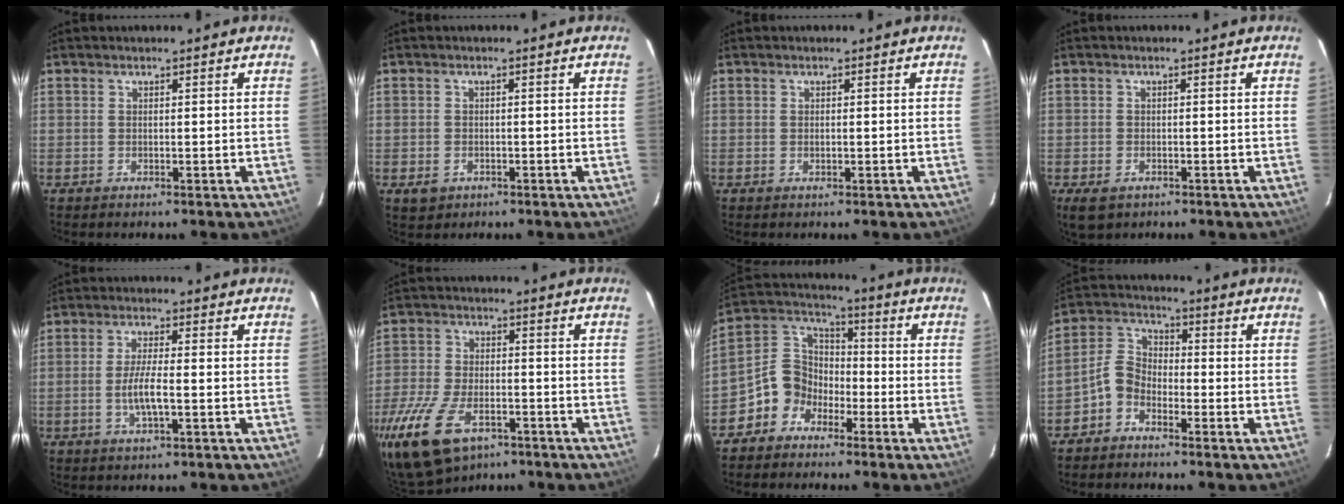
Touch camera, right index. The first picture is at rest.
{"total": 2.8, "force": [-1.2, 2.3, 1.1], "torque": [-0.023, 0.001, -0.011]}
{"total": 0.6, "force": [0.0, 0.3, 0.5], "torque": [-0.009, 0.001, 0.002]}
{"total": 3.9, "force": [-2.2, 2.6, 2.0], "torque": [-0.043, -0.007, -0.032]}
{"total": 5.3, "force": [-1.3, 0.8, 5.1], "torque": [-0.098, -0.004, -0.024]}
{"total": 18.6, "force": [-11.4, 9.8, 10.9], "torque": [-0.261, -0.034, -0.203]}
{"total": 8.5, "force": [-5.0, 6.6, 2.0], "torque": [-0.047, 0.037, -0.108]}
{"total": 5.5, "force": [-3.5, 3.4, 2.5], "torque": [-0.054, 0.022, -0.078]}